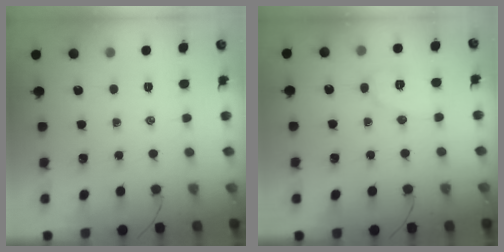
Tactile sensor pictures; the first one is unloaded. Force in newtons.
{"total": 7.7, "press": 7.7, "slide": 0.4}